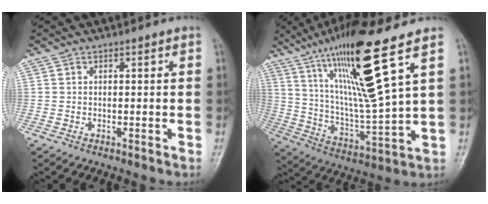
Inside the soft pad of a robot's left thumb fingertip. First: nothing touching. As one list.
[{"total": 19.7, "force": [10.5, 1.6, 16.6], "torque": [-0.296, -0.054, 0.192]}]